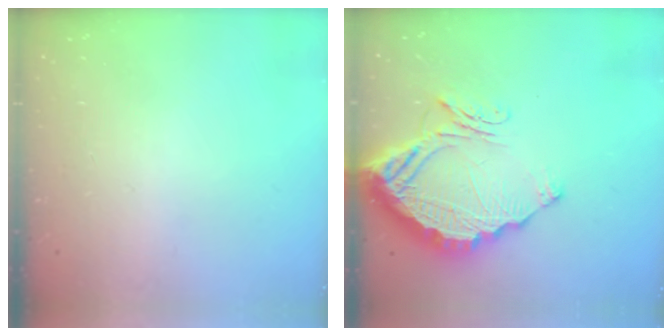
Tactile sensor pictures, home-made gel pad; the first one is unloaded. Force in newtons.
{"total": 19.3, "press": 19.2, "slide": 1.5}